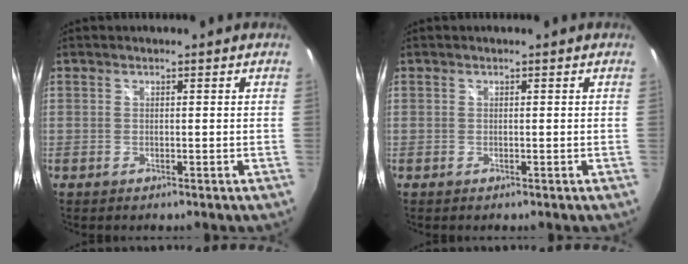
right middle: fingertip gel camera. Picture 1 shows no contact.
{"total": 0.0}